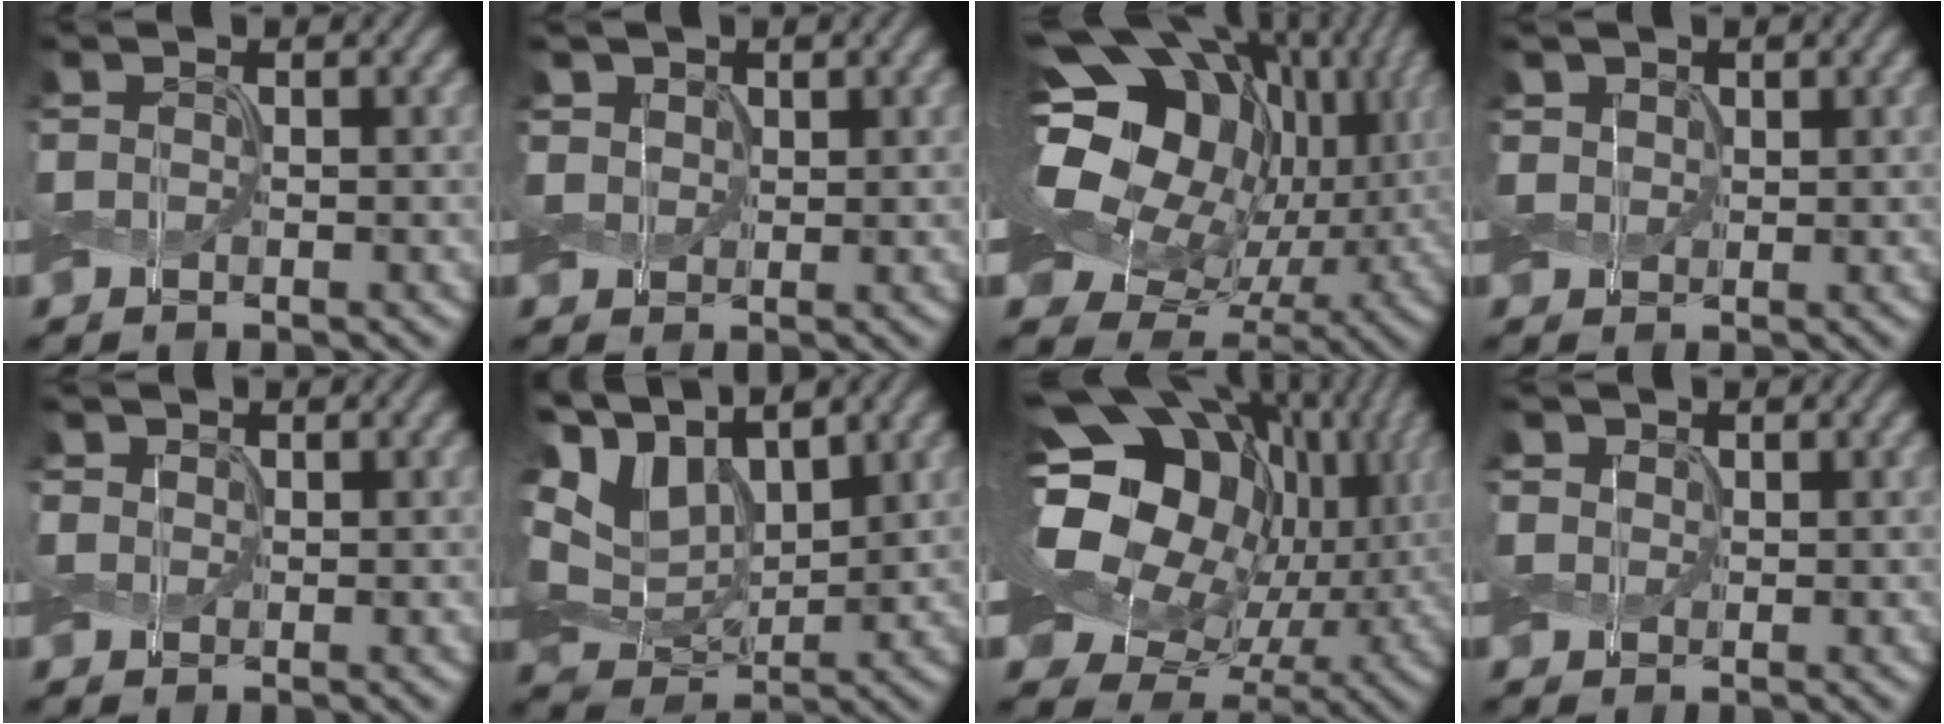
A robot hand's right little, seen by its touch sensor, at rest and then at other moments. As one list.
[{"total": 1.6, "force": [0.8, 1.4, 0.4], "torque": [-0.015, -0.008, 0.018]}, {"total": 20.4, "force": [4.0, 14.8, 13.4], "torque": [-0.273, 0.027, 0.074]}, {"total": 1.3, "force": [0.6, 1.1, 0.3], "torque": [-0.012, -0.007, 0.015]}, {"total": 0.7, "force": [0.3, 0.6, 0.0], "torque": [0.000, 0.000, 0.003]}, {"total": 9.2, "force": [4.4, 5.2, 6.2], "torque": [-0.156, 0.014, 0.079]}, {"total": 20.0, "force": [4.2, 14.4, 13.1], "torque": [-0.270, 0.025, 0.086]}, {"total": 1.6, "force": [0.8, 1.3, 0.5], "torque": [-0.016, -0.002, 0.014]}]